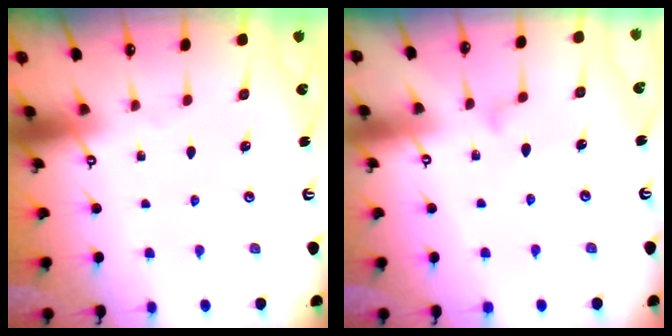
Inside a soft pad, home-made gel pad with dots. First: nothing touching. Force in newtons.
{"total": 8.5, "press": 8.4, "slide": 0.6}